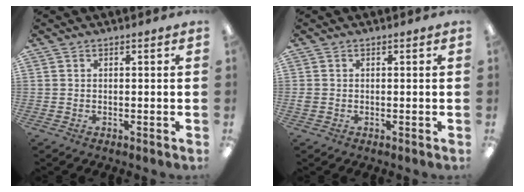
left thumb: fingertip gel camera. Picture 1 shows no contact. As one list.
[{"total": 0.9, "force": [-0.1, 0.7, 0.5], "torque": [-0.010, 0.003, -0.004]}]